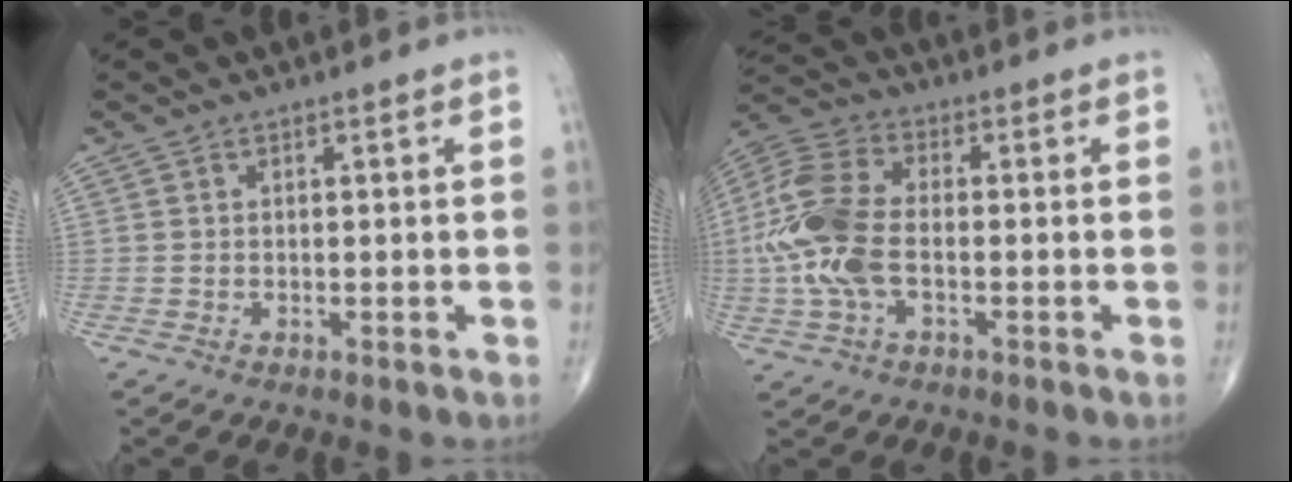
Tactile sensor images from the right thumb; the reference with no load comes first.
{"total": 14.0, "force": [-1.8, 7.6, 11.6], "torque": [-0.271, 0.022, -0.037]}